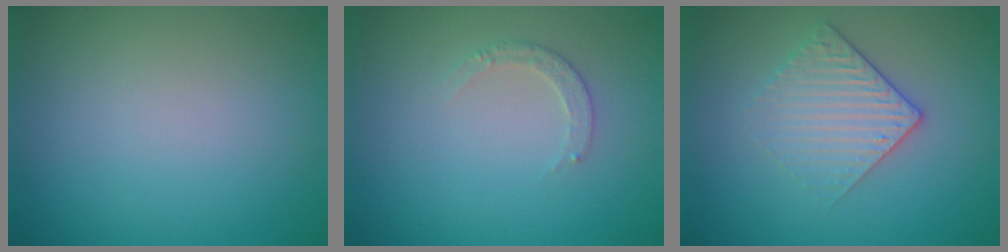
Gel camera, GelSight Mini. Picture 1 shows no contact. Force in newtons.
{"total": 1.5, "press": 1.5, "slide": 0.2}
{"total": 3.0, "press": 2.7, "slide": 1.3}